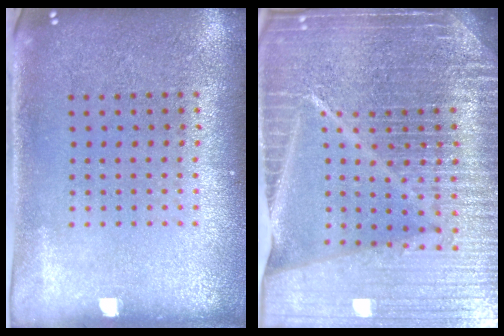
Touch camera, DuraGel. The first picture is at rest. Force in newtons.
{"total": 7.1, "press": 6.0, "slide": 3.7}